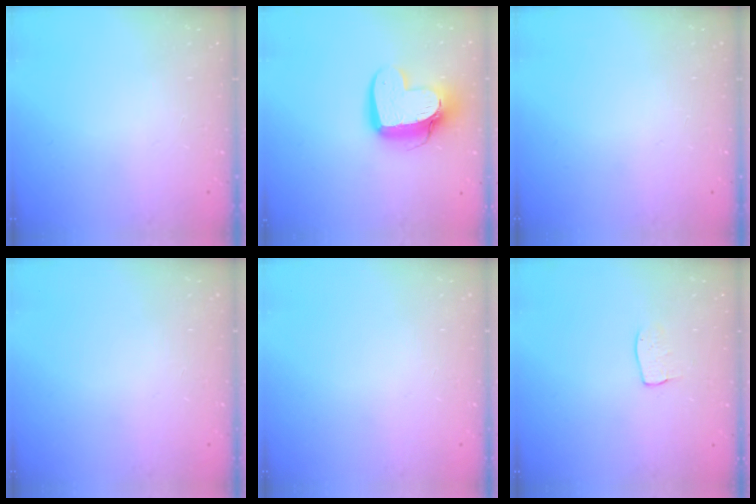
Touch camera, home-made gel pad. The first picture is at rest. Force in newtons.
{"total": 13.7, "press": 13.7, "slide": 1.3}
{"total": 0.0}
{"total": 0.0}
{"total": 0.0}
{"total": 5.0, "press": 5.0, "slide": 0.3}